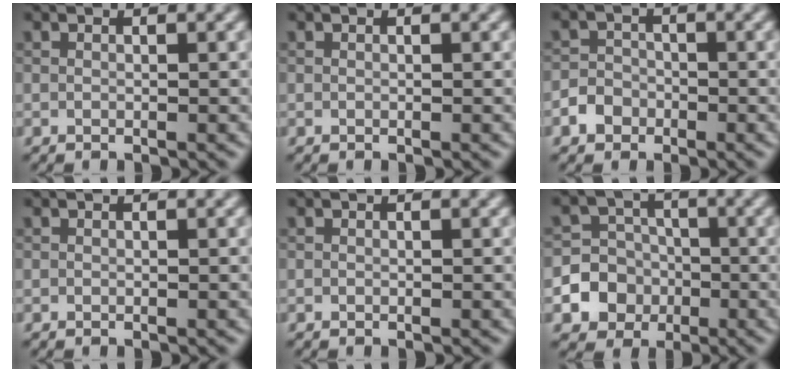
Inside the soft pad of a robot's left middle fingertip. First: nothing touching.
{"total": 0.0}
{"total": 2.2, "force": [-1.1, 1.8, 0.6], "torque": [0.000, 0.003, -0.025]}
{"total": 0.0}
{"total": 0.0}
{"total": 6.6, "force": [-2.2, 6.2, 1.1], "torque": [-0.007, 0.003, -0.062]}